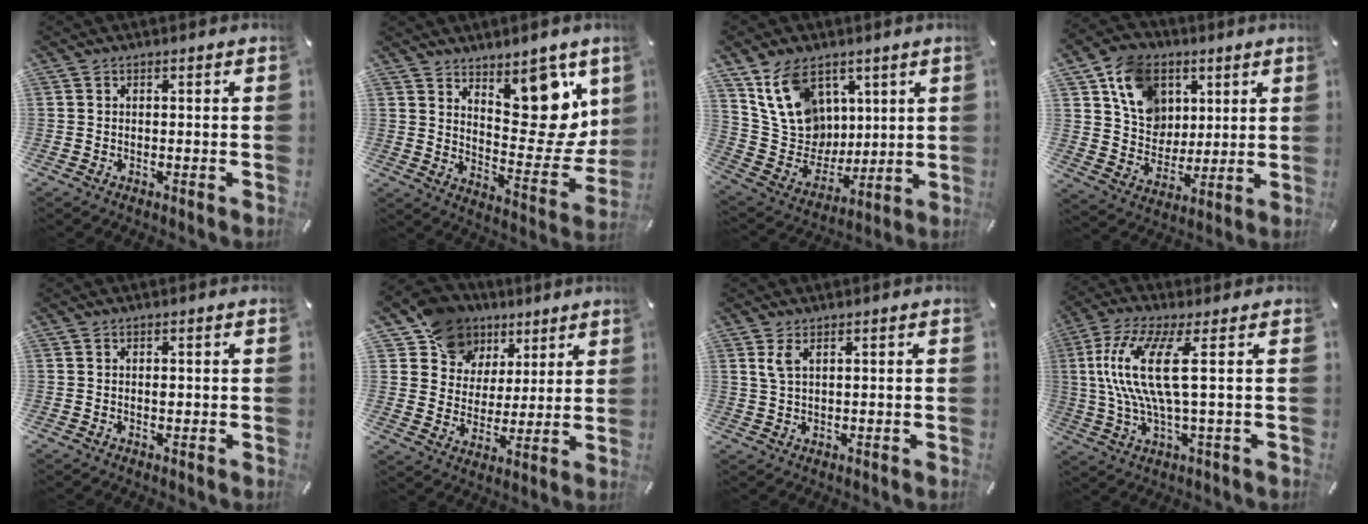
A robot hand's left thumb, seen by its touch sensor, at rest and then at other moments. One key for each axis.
{"total": 15.4, "fx": 9.9, "fy": 7.8, "fz": 8.9, "tx": -0.090, "ty": -0.088, "tz": 0.173}
{"total": 16.1, "fx": 8.0, "fy": 12.2, "fz": 6.6, "tx": -0.137, "ty": -0.032, "tz": 0.167}
{"total": 13.3, "fx": 5.1, "fy": 11.3, "fz": 4.7, "tx": -0.089, "ty": -0.008, "tz": 0.102}
{"total": 0.7, "fx": 0.0, "fy": 0.4, "fz": 0.6, "tx": -0.004, "ty": -0.003, "tz": -0.003}
{"total": 12.4, "fx": 7.6, "fy": 9.7, "fz": 2.0, "tx": -0.051, "ty": -0.048, "tz": 0.147}
{"total": 2.7, "fx": 1.3, "fy": 0.9, "fz": 2.2, "tx": -0.047, "ty": 0.004, "tz": 0.022}
{"total": 14.5, "fx": 2.4, "fy": 3.3, "fz": 14.0, "tx": -0.296, "ty": -0.013, "tz": 0.030}